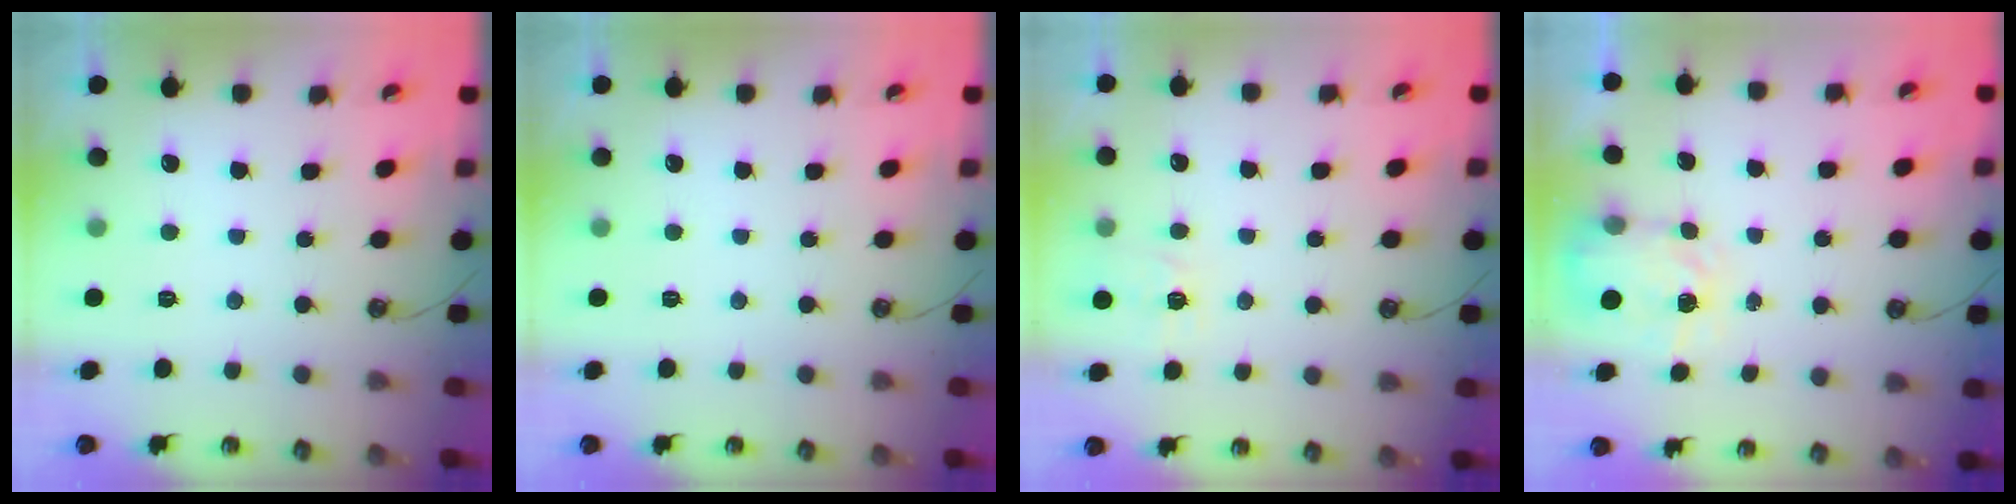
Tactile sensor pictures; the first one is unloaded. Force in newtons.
{"total": 0.0}
{"total": 5.4, "press": 5.4, "slide": 0.6}
{"total": 4.0, "press": 3.9, "slide": 0.6}